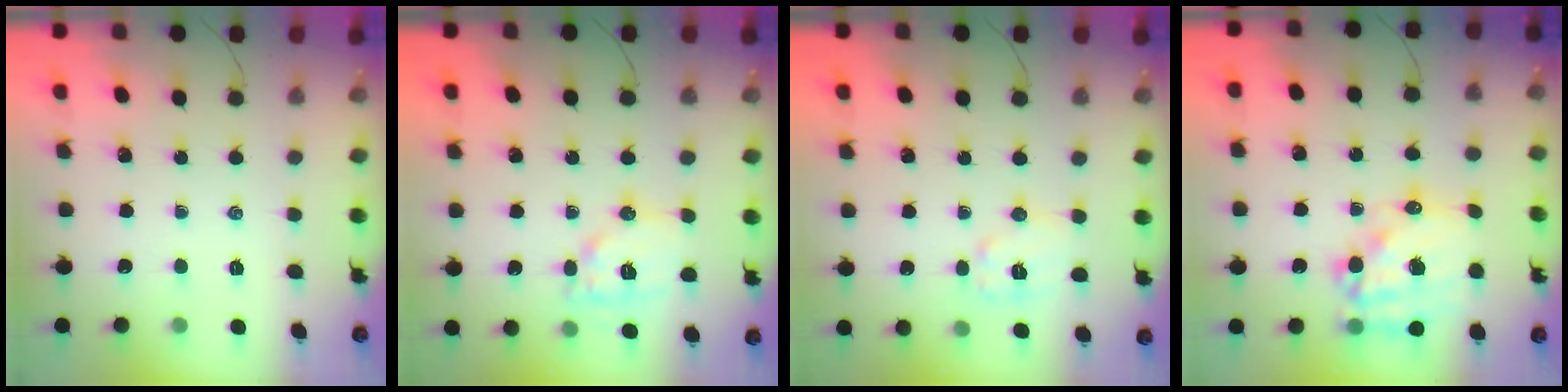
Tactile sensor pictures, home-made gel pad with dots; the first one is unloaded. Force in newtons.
{"total": 12.3, "press": 12.3, "slide": 0.6}
{"total": 7.7, "press": 7.7, "slide": 0.7}
{"total": 16.7, "press": 16.3, "slide": 3.7}